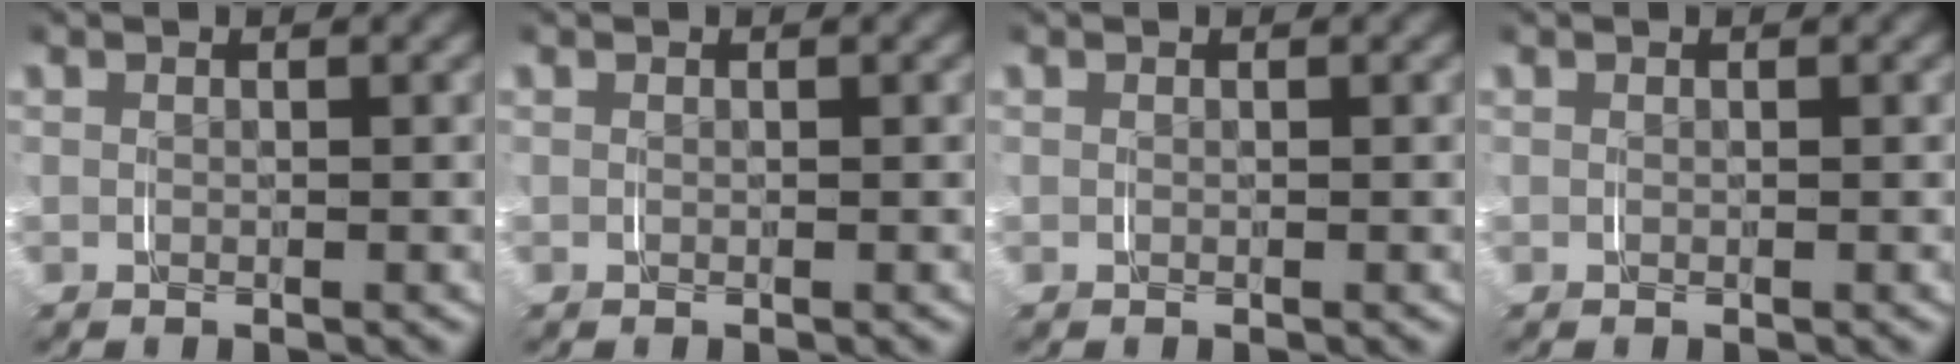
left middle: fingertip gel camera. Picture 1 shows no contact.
{"total": 0.0}
{"total": 0.0}
{"total": 0.0}